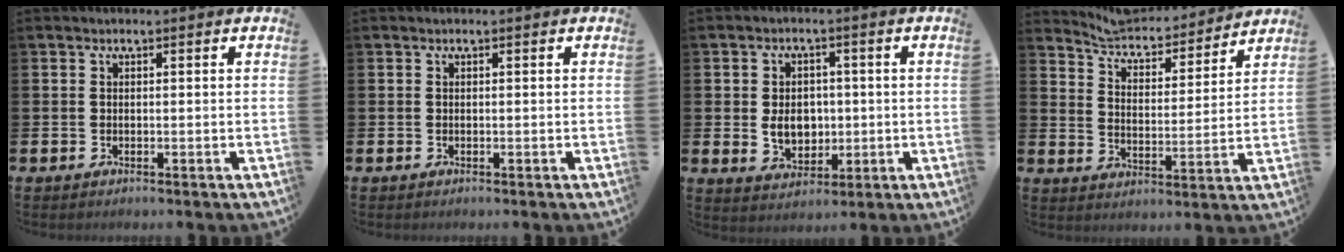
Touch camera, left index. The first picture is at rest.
{"total": 0.0}
{"total": 4.8, "force": [-0.2, 3.9, 2.9], "torque": [-0.050, 0.005, -0.010]}
{"total": 6.5, "force": [6.3, 1.3, 0.9], "torque": [-0.056, -0.055, 0.107]}